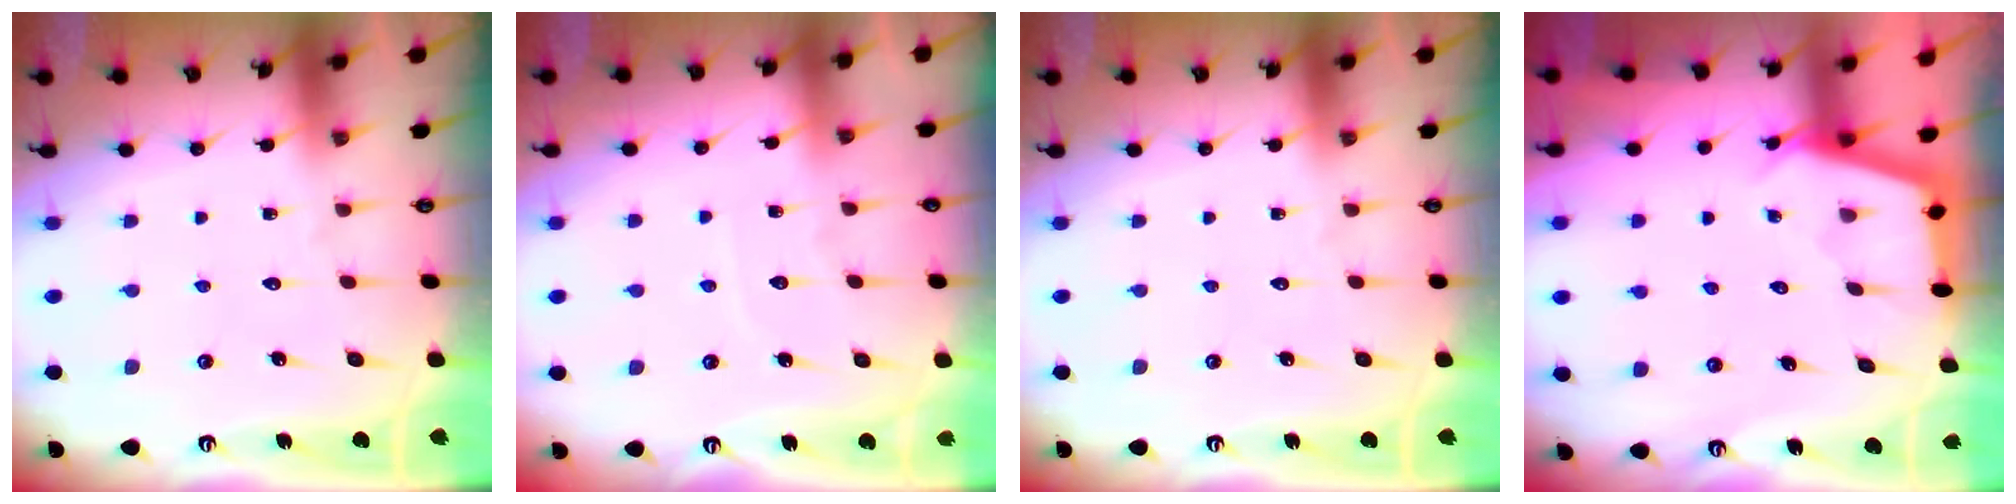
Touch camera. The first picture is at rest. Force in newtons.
{"total": 3.9, "press": 3.9, "slide": 0.4}
{"total": 0.0}
{"total": 2.8, "press": 2.8, "slide": 0.3}